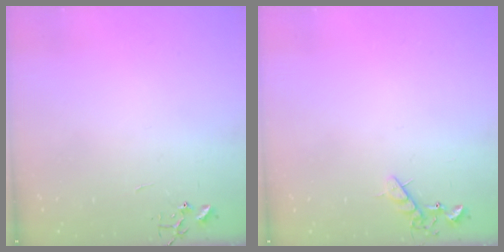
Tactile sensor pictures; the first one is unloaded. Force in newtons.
{"total": 6.3, "press": 6.2, "slide": 0.9}